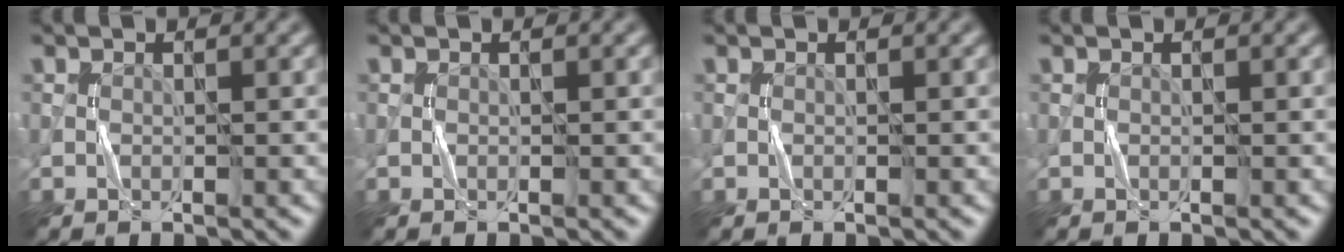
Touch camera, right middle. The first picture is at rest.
{"total": 0.0}
{"total": 0.0}
{"total": 0.0}